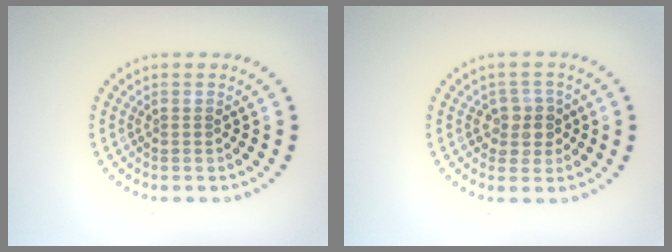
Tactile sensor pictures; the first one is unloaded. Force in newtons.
{"total": 2.2, "press": 2.1, "slide": 0.8}